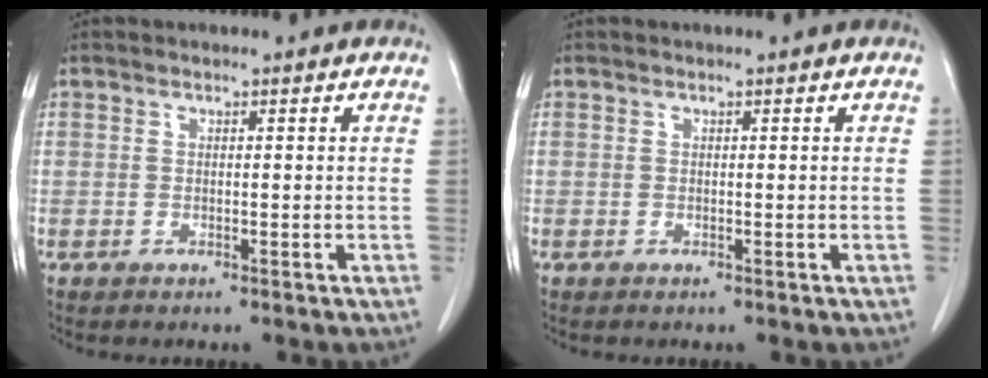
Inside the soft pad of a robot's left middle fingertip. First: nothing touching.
{"total": 0.0}